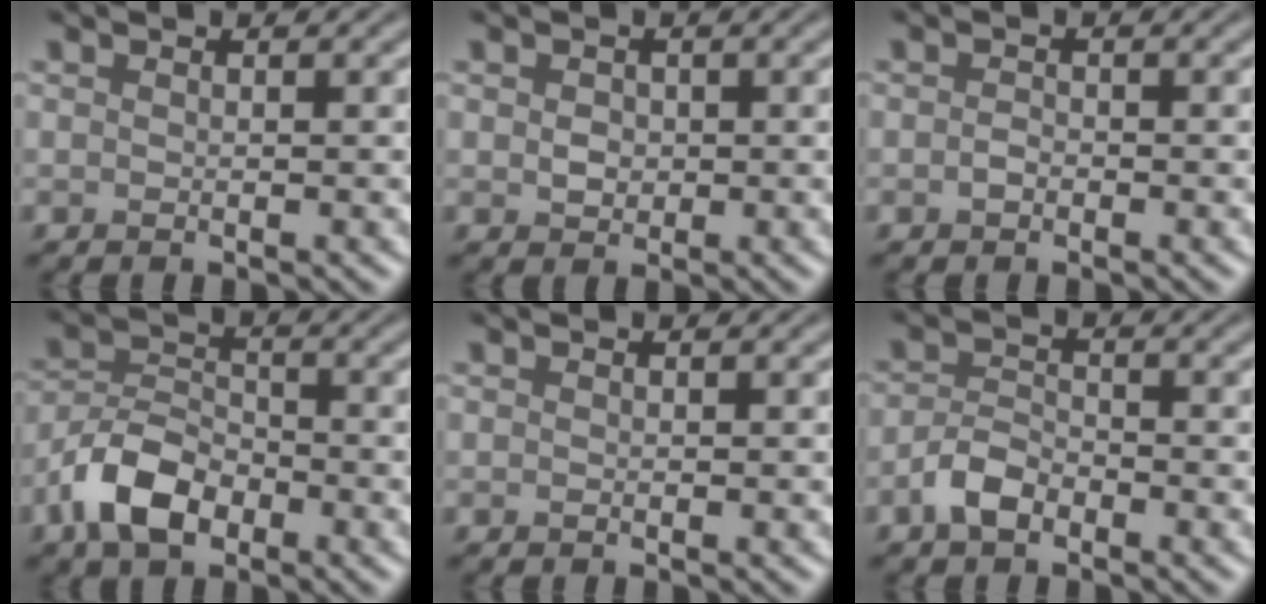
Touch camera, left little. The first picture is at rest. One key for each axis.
{"total": 1.4, "fx": 0.2, "fy": 1.2, "fz": 0.7, "tx": -0.014, "ty": -0.002, "tz": 0.002}
{"total": 0.8, "fx": -0.3, "fy": 0.6, "fz": 0.5, "tx": -0.012, "ty": -0.001, "tz": -0.008}
{"total": 5.5, "fx": -3.0, "fy": 3.1, "fz": 3.4, "tx": -0.063, "ty": 0.002, "tz": -0.066}
{"total": 0.0}
{"total": 2.6, "fx": -1.6, "fy": 1.3, "fz": 1.5, "tx": -0.032, "ty": 0.005, "tz": -0.037}